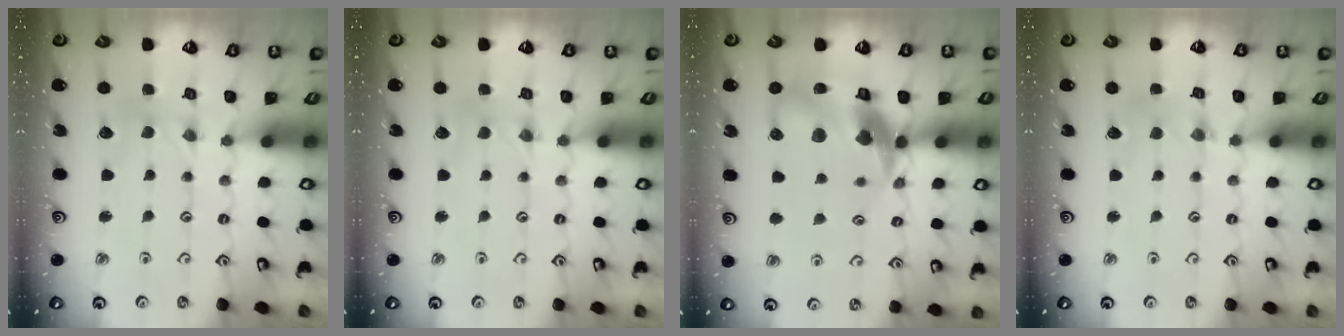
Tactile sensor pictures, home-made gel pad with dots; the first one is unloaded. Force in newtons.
{"total": 1.9, "press": 1.9, "slide": 0.3}
{"total": 16.4, "press": 16.2, "slide": 2.3}
{"total": 2.6, "press": 2.6, "slide": 0.3}